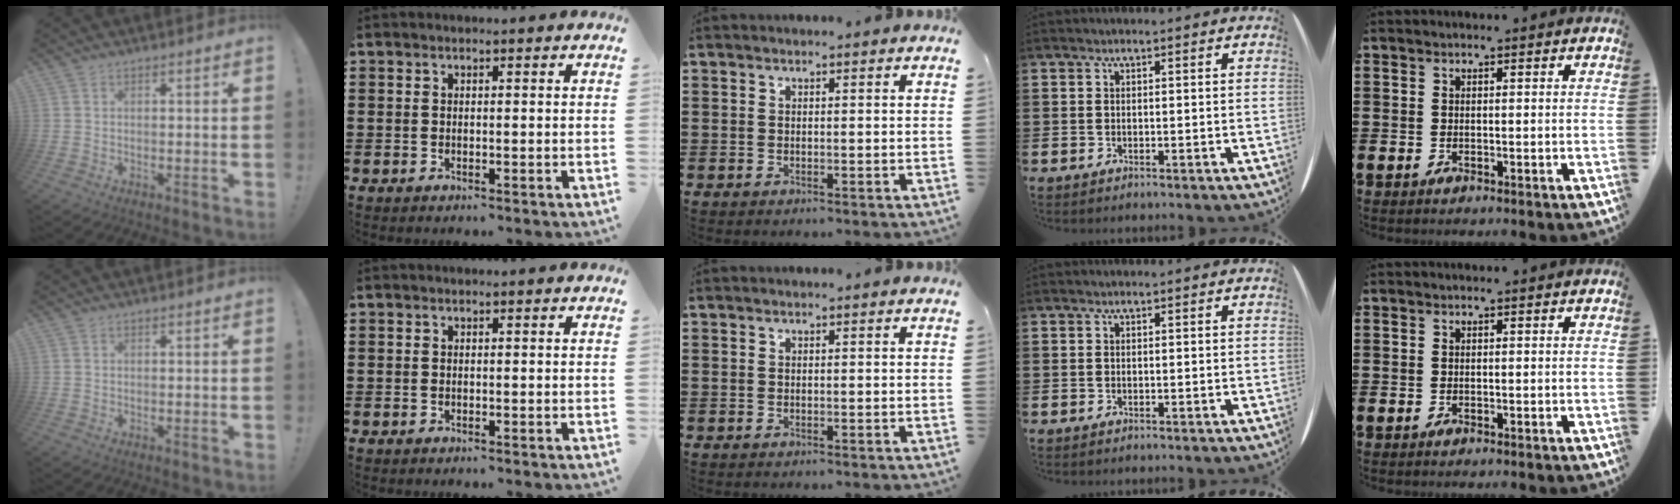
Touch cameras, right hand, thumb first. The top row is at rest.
{}